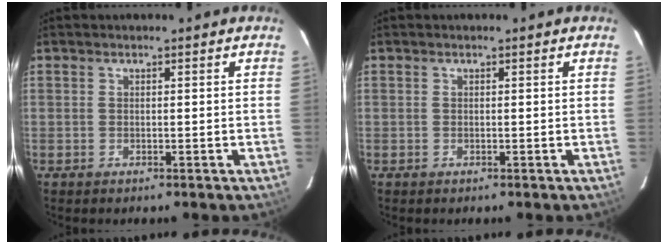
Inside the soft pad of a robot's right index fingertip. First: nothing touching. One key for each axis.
{"total": 0.0}